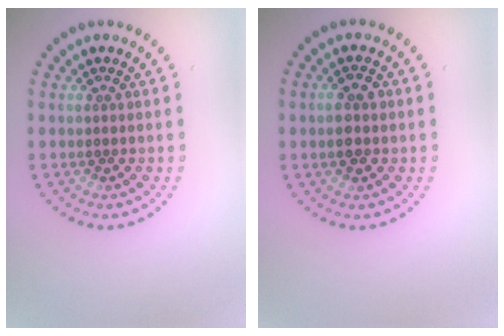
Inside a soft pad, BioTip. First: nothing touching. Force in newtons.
{"total": 3.0, "press": 2.9, "slide": 0.3}